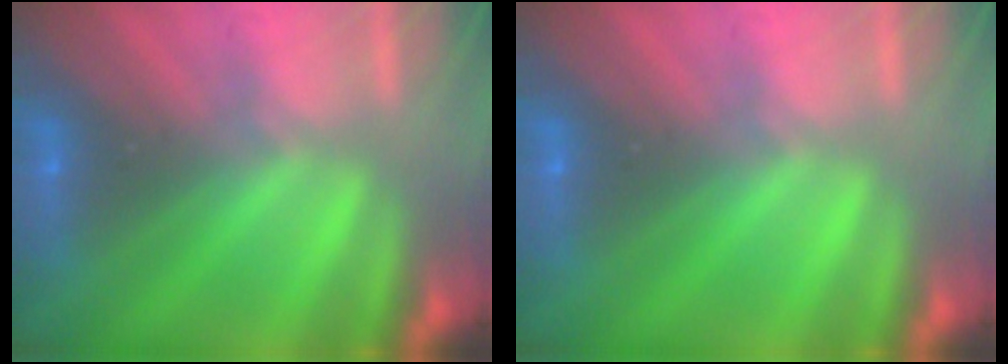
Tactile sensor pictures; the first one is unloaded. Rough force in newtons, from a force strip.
{"total": 0.0}